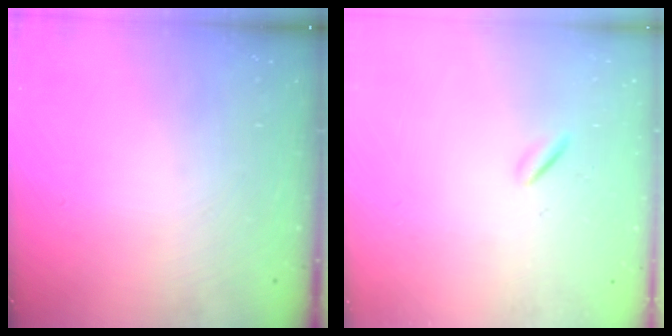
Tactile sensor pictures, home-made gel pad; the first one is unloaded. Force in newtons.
{"total": 0.0}